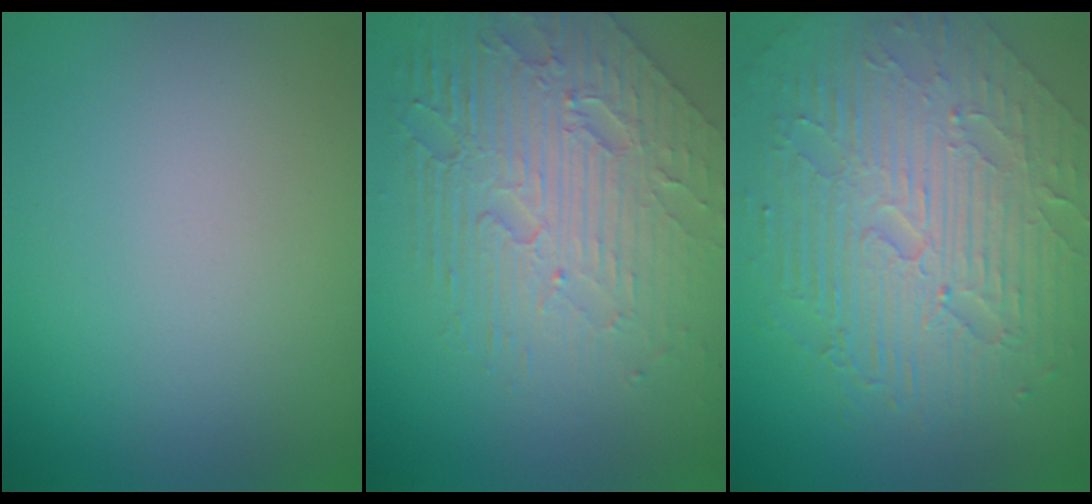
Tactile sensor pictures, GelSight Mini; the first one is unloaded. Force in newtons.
{"total": 8.3, "press": 5.6, "slide": 6.1}
{"total": 10.0, "press": 6.7, "slide": 7.5}